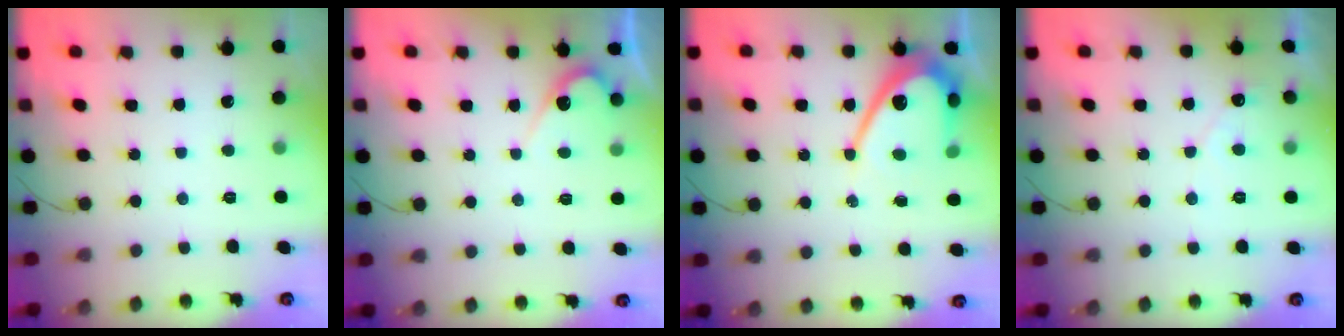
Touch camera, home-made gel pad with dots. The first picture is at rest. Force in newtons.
{"total": 4.8, "press": 4.7, "slide": 0.3}
{"total": 10.8, "press": 10.8, "slide": 0.8}
{"total": 3.7, "press": 3.7, "slide": 0.1}